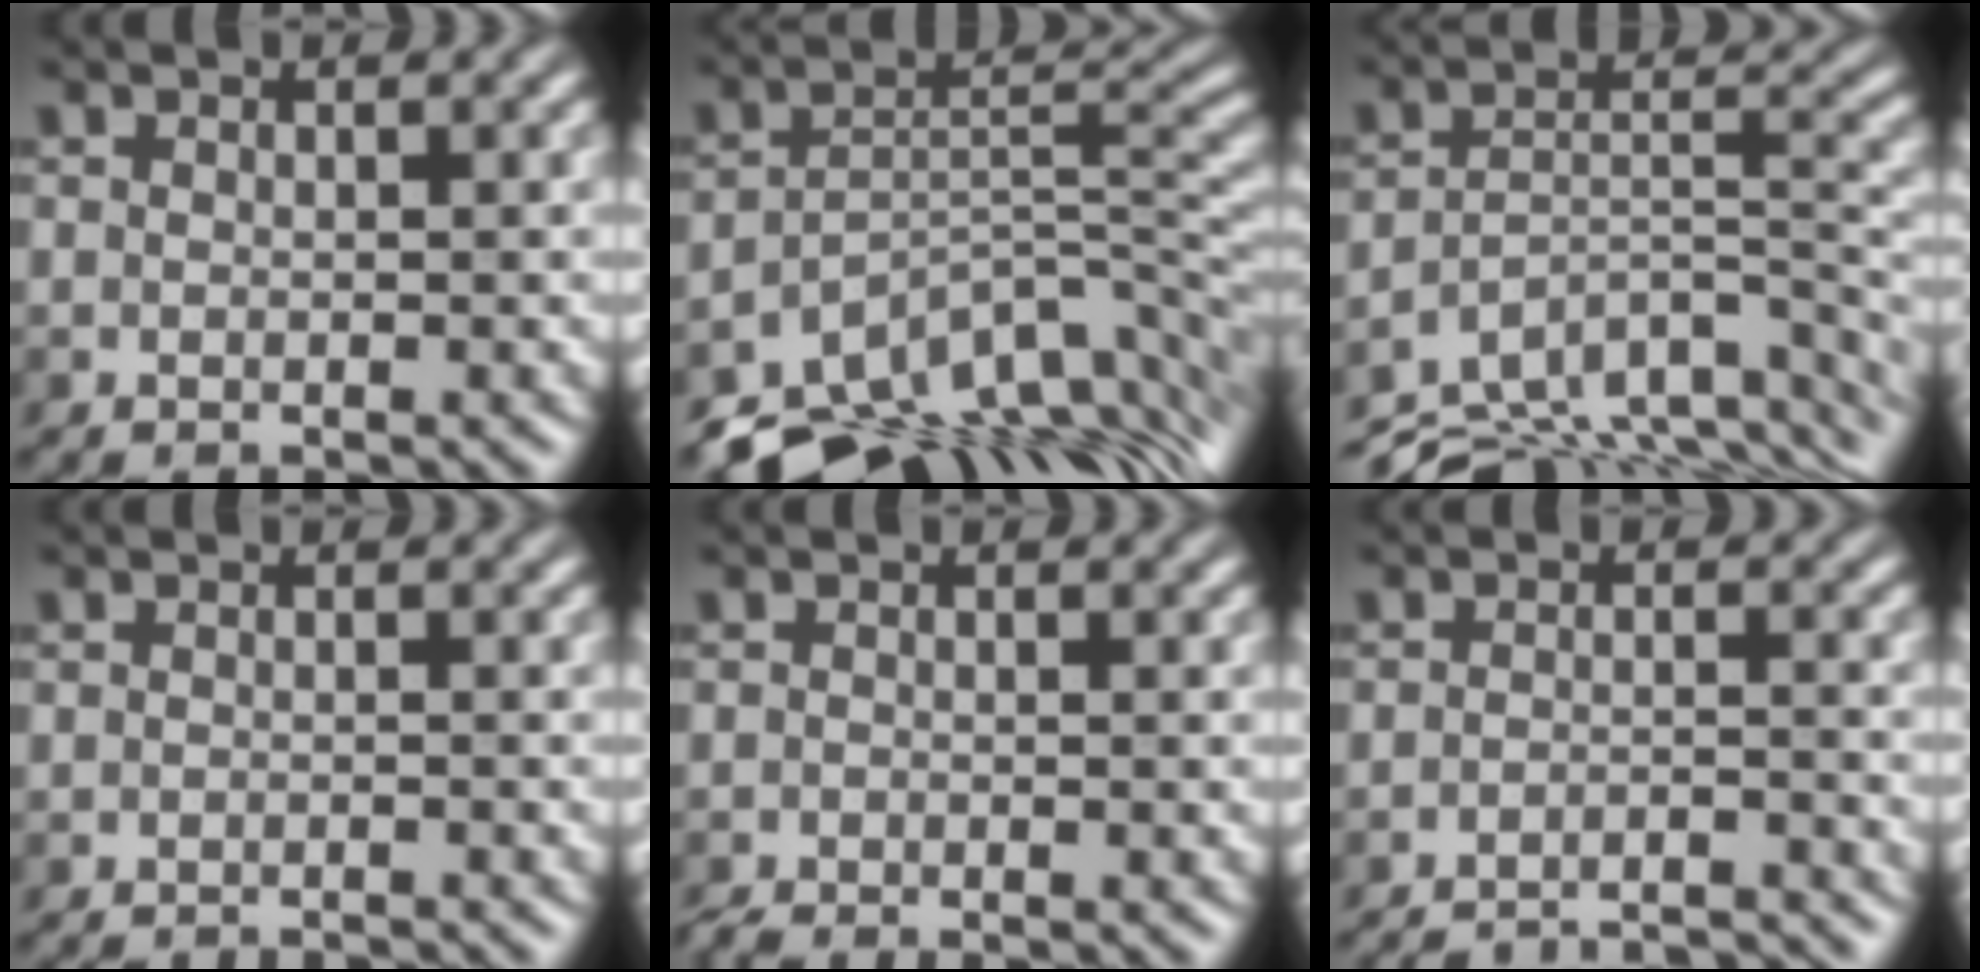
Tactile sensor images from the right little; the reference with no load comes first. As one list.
[{"total": 11.7, "force": [-9.2, 4.7, 5.6], "torque": [-0.096, -0.003, -0.141]}, {"total": 10.4, "force": [-8.5, 3.6, 4.8], "torque": [-0.090, -0.005, -0.124]}, {"total": 1.4, "force": [-1.4, 0.1, 0.0], "torque": [0.015, 0.005, -0.016]}, {"total": 1.7, "force": [-1.5, 0.4, 0.6], "torque": [-0.013, -0.004, -0.024]}, {"total": 9.7, "force": [-9.3, 1.9, 1.7], "torque": [-0.001, 0.004, -0.124]}]